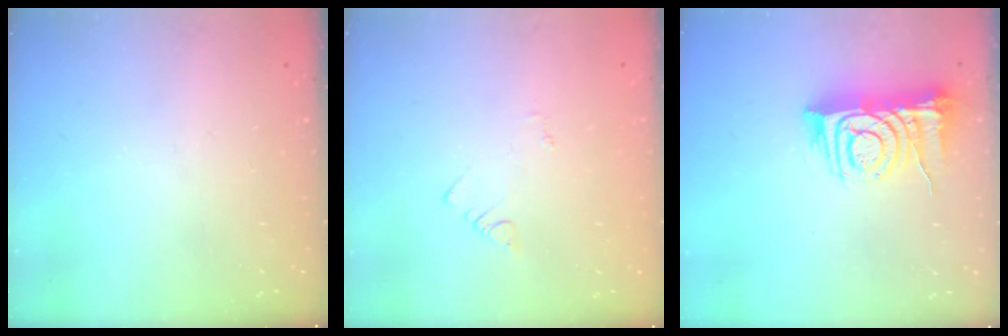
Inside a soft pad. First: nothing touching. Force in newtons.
{"total": 1.1, "press": 1.1, "slide": 0.3}
{"total": 10.2, "press": 10.2, "slide": 1.2}